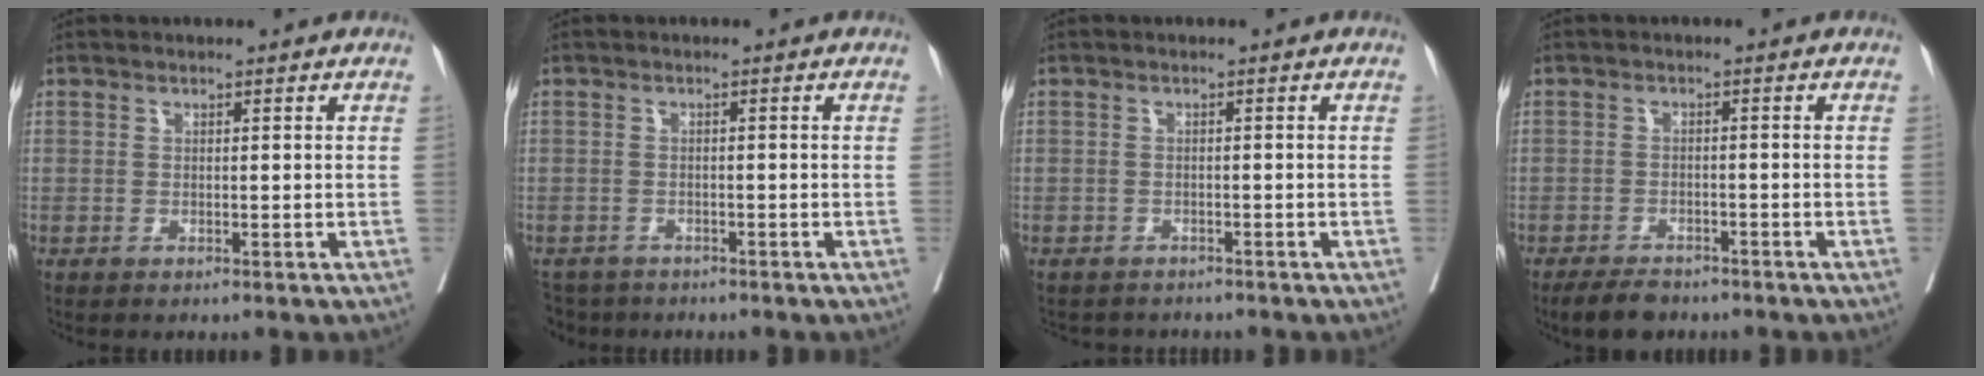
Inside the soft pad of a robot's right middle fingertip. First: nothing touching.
{"total": 4.0, "force": [-3.6, 1.9, -0.1], "torque": [0.007, -0.005, -0.061]}
{"total": 3.8, "force": [-3.4, 1.6, 0.3], "torque": [-0.006, -0.001, -0.048]}
{"total": 4.5, "force": [-3.7, 1.8, 1.7], "torque": [-0.030, -0.003, -0.062]}